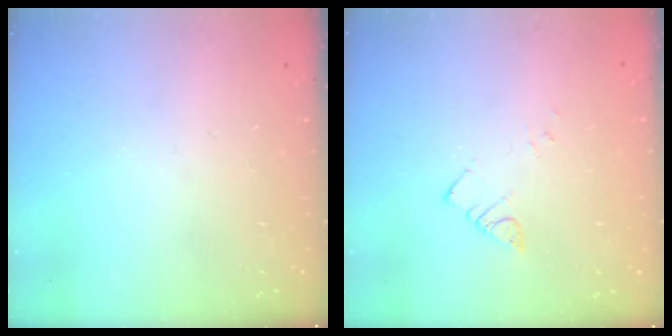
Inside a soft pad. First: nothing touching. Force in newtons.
{"total": 2.4, "press": 2.4, "slide": 0.1}